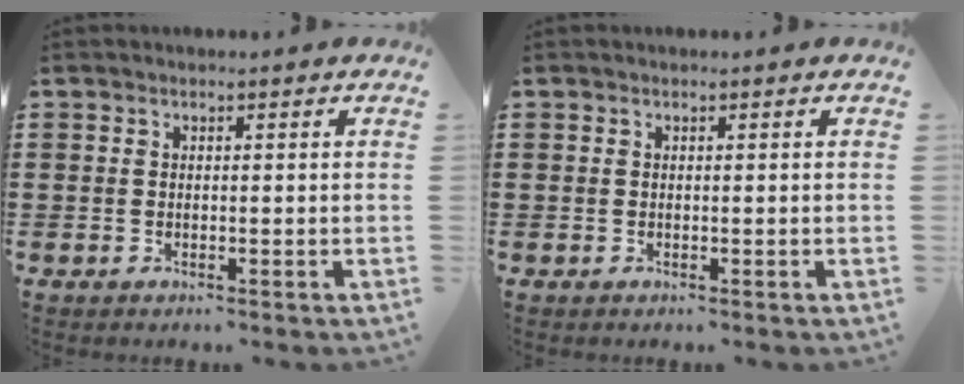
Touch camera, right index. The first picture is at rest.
{"total": 0.0}